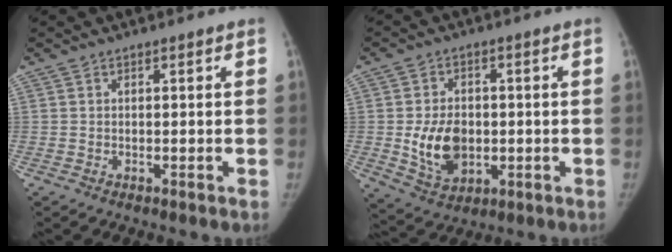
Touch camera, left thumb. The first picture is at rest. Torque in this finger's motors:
{"motor_torque": [-0.51, 0.76, 0.26, -0.36, 0.07]}